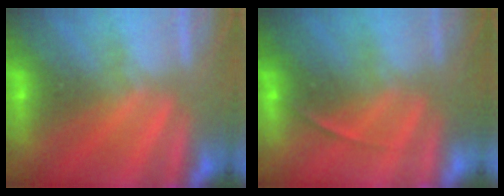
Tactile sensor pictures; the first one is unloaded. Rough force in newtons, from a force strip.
{"total": 1.9}